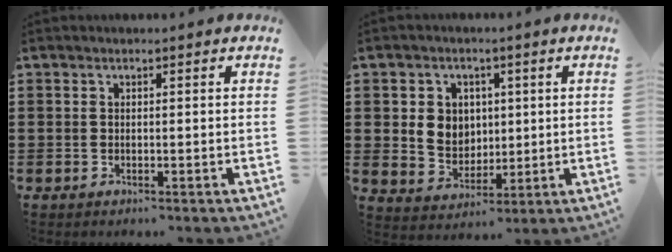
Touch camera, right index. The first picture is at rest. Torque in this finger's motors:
{"motor_torque": [0.40, 0.35, 0.44, 0.04]}